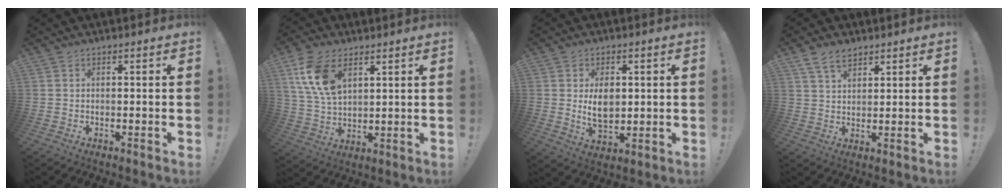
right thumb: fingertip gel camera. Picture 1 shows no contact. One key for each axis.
{"total": 13.1, "fx": 6.6, "fy": 7.7, "fz": 8.3, "tx": -0.163, "ty": -0.019, "tz": 0.127}
{"total": 8.0, "fx": 1.2, "fy": 5.5, "fz": 5.8, "tx": -0.092, "ty": -0.007, "tz": 0.015}
{"total": 6.4, "fx": 4.5, "fy": 3.3, "fz": 3.1, "tx": -0.060, "ty": -0.013, "tz": 0.086}